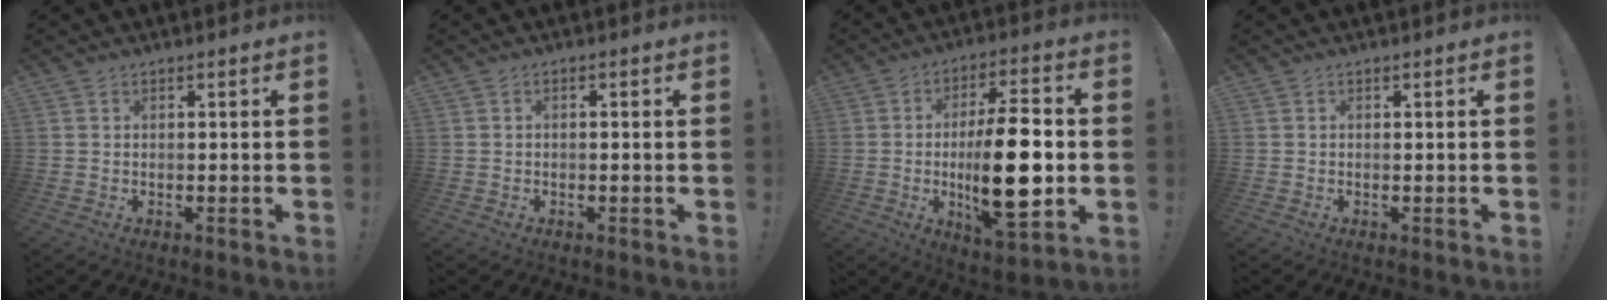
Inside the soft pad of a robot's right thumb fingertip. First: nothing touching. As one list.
[{"total": 0.8, "force": [-0.7, 0.1, 0.4], "torque": [-0.005, 0.001, -0.011]}, {"total": 19.4, "force": [-1.6, 6.6, 18.2], "torque": [-0.310, 0.000, -0.023]}, {"total": 0.0}]